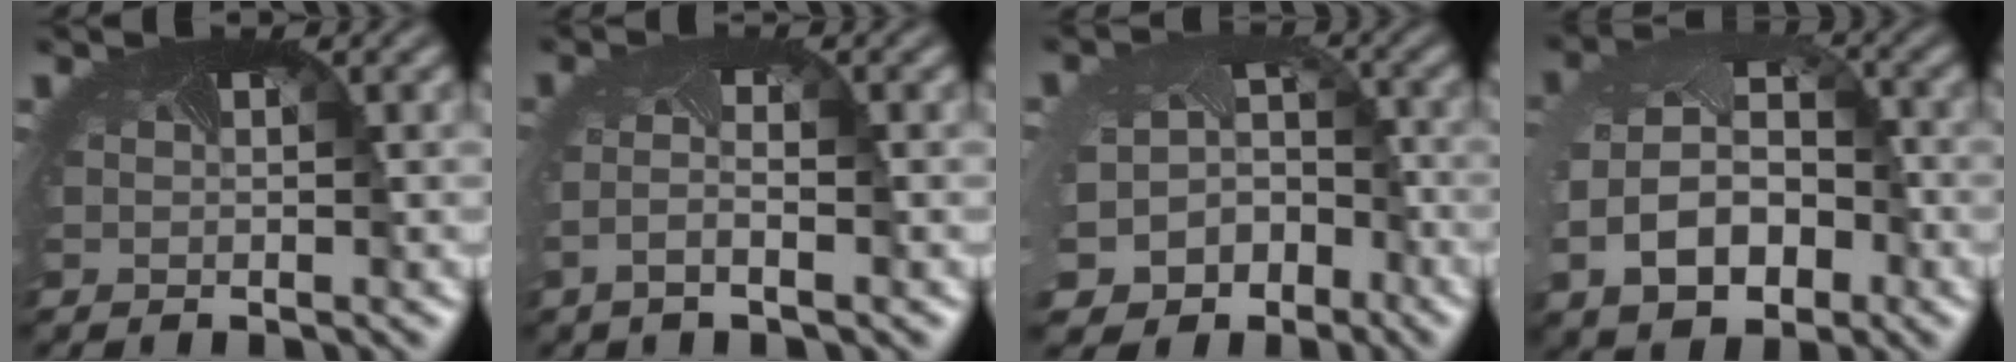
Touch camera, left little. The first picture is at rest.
{"total": 1.7, "force": [-0.9, 0.1, 1.4], "torque": [-0.045, -0.005, -0.024]}
{"total": 10.3, "force": [-6.1, 7.9, 2.6], "torque": [-0.061, -0.057, -0.077]}
{"total": 7.6, "force": [-2.0, 5.4, 4.9], "torque": [-0.118, -0.020, -0.034]}